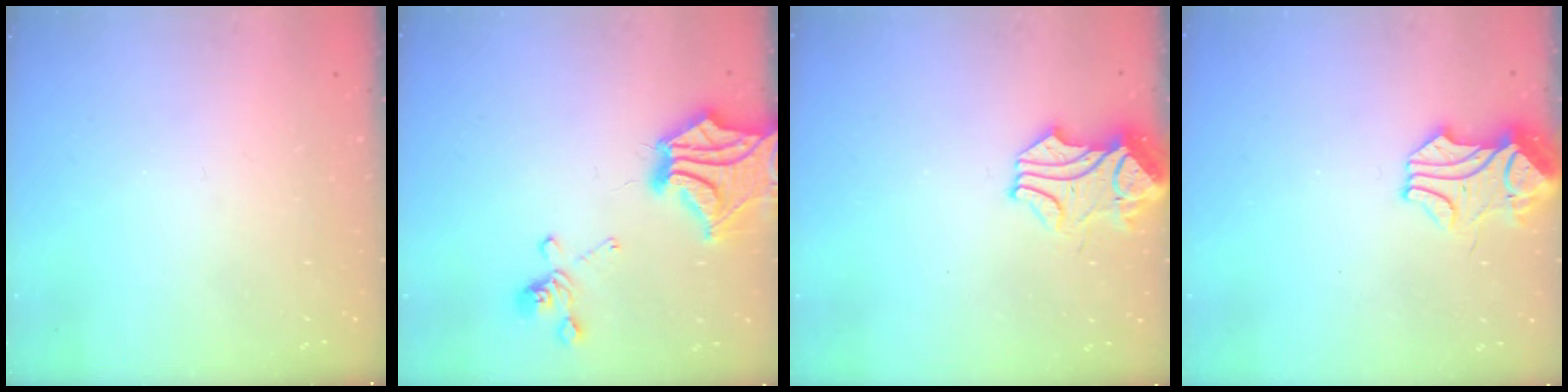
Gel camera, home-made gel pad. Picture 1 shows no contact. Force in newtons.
{"total": 7.2, "press": 6.1, "slide": 3.7}
{"total": 1.0, "press": 0.6, "slide": 0.8}
{"total": 0.0}